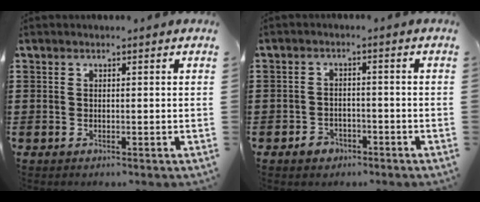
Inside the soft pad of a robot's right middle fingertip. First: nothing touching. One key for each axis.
{"total": 2.3, "fx": -1.8, "fy": 1.4, "fz": 0.5, "tx": -0.015, "ty": 0.003, "tz": -0.039}